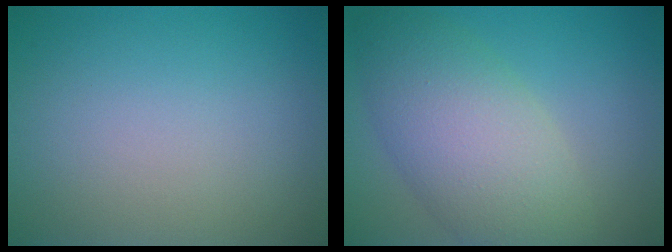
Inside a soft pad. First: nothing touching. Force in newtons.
{"total": 7.7, "press": 7.7, "slide": 0.5}